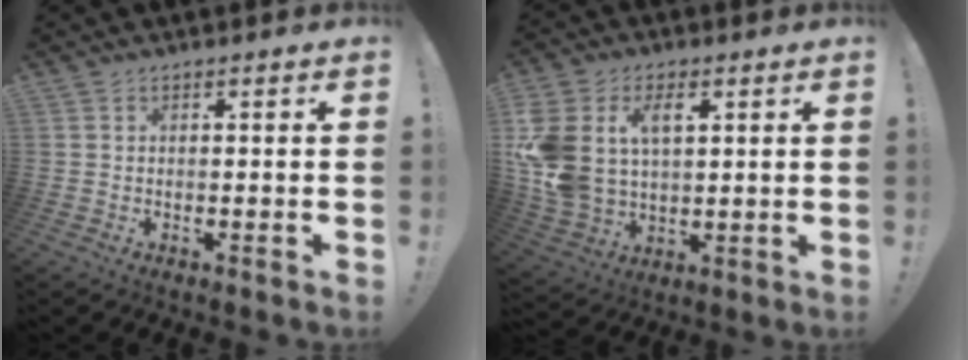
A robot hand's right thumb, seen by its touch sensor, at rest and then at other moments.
{"total": 14.7, "force": [5.3, 10.4, 9.0], "torque": [-0.182, -0.022, 0.100]}